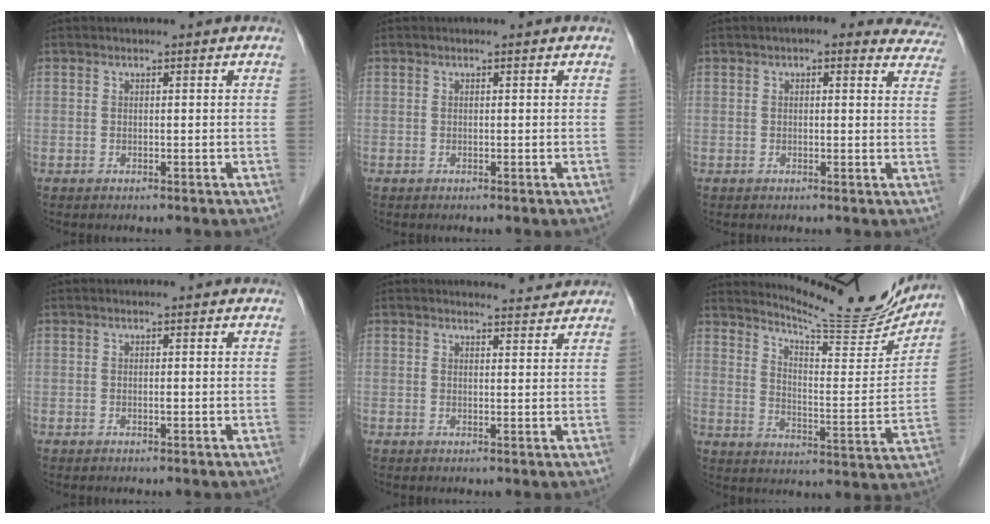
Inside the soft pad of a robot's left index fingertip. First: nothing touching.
{"total": 0.0}
{"total": 9.6, "force": [8.1, 3.3, 4.0], "torque": [-0.017, 0.010, 0.065]}
{"total": 0.0}
{"total": 2.8, "force": [2.8, 0.4, -0.3], "torque": [-0.004, -0.005, 0.030]}
{"total": 16.0, "force": [15.5, 1.0, 3.7], "torque": [-0.061, -0.061, 0.205]}